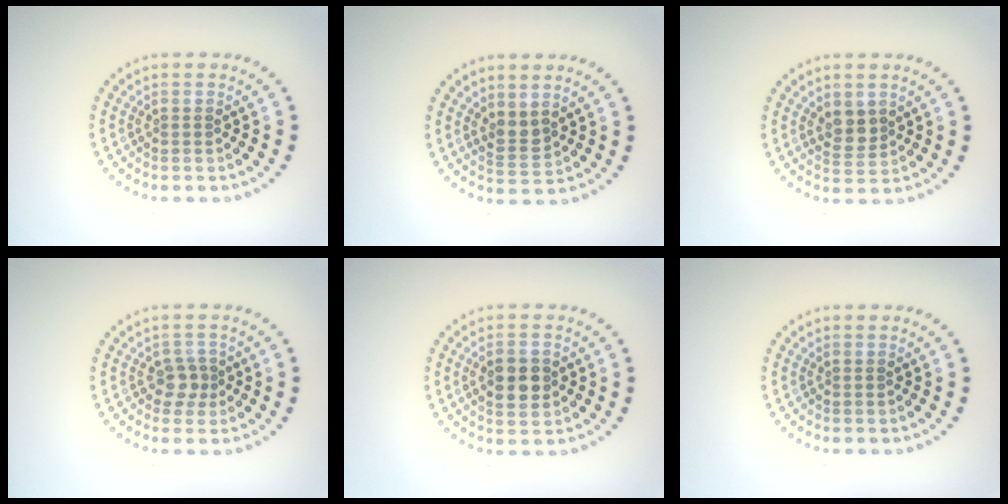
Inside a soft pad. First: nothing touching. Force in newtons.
{"total": 1.9, "press": 1.6, "slide": 1.0}
{"total": 2.2, "press": 2.0, "slide": 0.9}
{"total": 1.9, "press": 1.6, "slide": 1.0}
{"total": 3.7, "press": 3.7, "slide": 0.2}
{"total": 0.0}